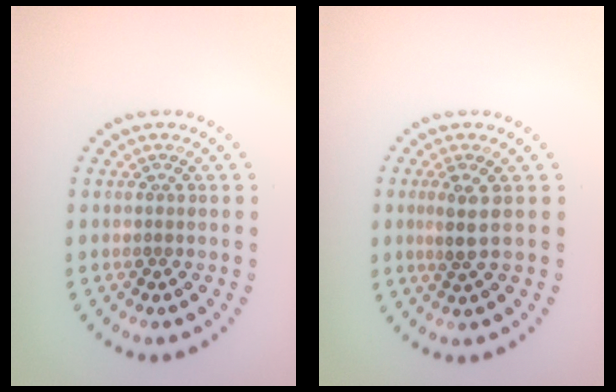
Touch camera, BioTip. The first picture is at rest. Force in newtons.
{"total": 1.9, "press": 1.6, "slide": 1.0}